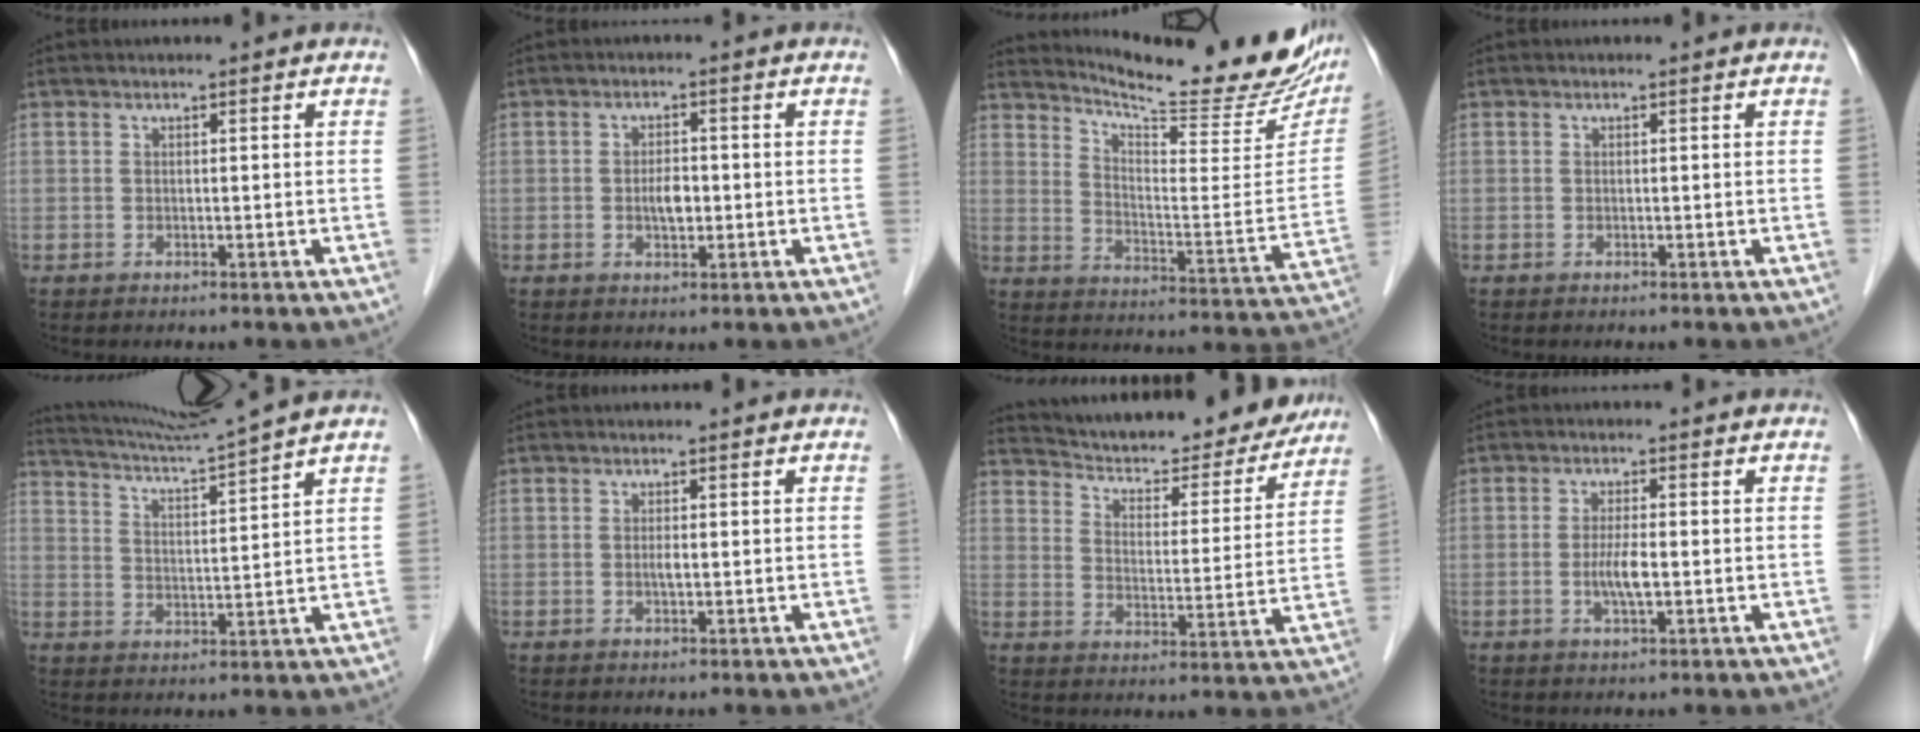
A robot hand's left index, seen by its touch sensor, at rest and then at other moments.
{"total": 2.8, "force": [-0.4, 1.3, 2.4], "torque": [-0.044, 0.002, -0.004]}
{"total": 21.0, "force": [19.3, 2.1, 8.1], "torque": [-0.126, -0.078, 0.254]}
{"total": 0.0}
{"total": 10.3, "force": [9.4, -3.1, 2.9], "torque": [-0.067, -0.018, 0.163]}
{"total": 0.5, "force": [0.1, 0.1, 0.5], "torque": [-0.013, 0.000, 0.003]}
{"total": 22.7, "force": [20.9, 5.0, 7.2], "torque": [-0.111, -0.018, 0.278]}
{"total": 3.3, "force": [-0.6, 0.4, 3.2], "torque": [-0.068, -0.004, -0.011]}